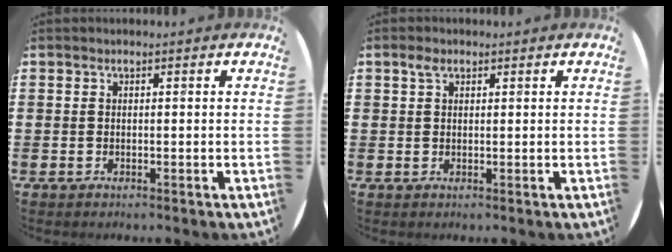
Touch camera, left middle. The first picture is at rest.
{"total": 1.5, "force": [0.9, 0.9, 0.8], "torque": [-0.010, 0.003, 0.015]}